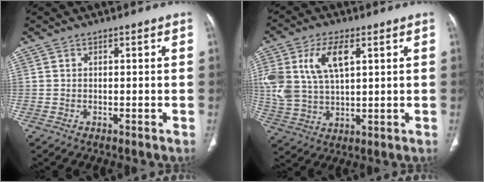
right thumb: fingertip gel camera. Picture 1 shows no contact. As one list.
[{"total": 13.6, "force": [4.6, 7.1, 10.6], "torque": [-0.228, 0.000, 0.096]}]